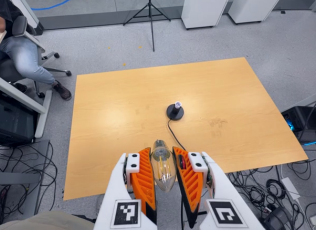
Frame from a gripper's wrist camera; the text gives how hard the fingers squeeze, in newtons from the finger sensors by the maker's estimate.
{"total": 18.8, "left": 19.8, "right": 17.7}